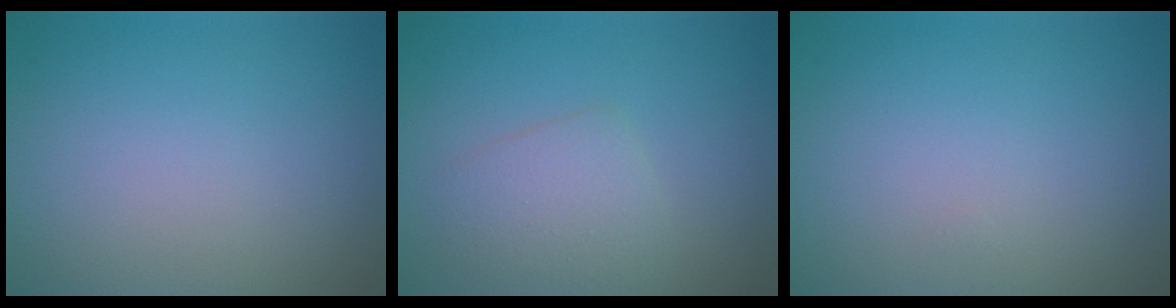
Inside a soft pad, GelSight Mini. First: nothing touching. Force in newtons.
{"total": 2.6, "press": 2.6, "slide": 0.1}
{"total": 0.0}